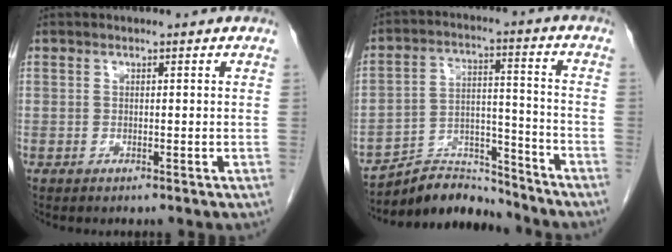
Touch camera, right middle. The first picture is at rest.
{"total": 9.8, "force": [-9.7, 1.6, 0.2], "torque": [0.000, 0.034, -0.172]}